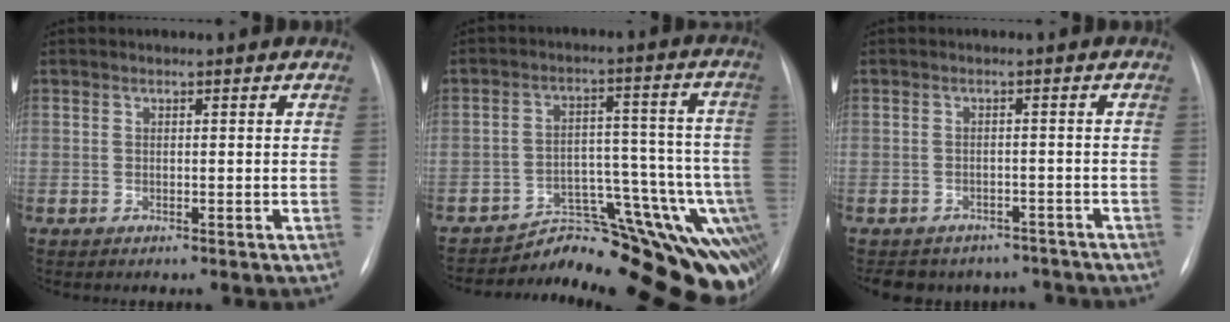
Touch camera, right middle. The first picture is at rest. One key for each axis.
{"total": 17.3, "fx": -13.9, "fy": 4.8, "fz": 9.1, "tx": -0.016, "ty": 0.060, "tz": -0.167}
{"total": 9.8, "fx": -8.4, "fy": 5.0, "fz": 1.1, "tx": -0.010, "ty": 0.017, "tz": -0.093}